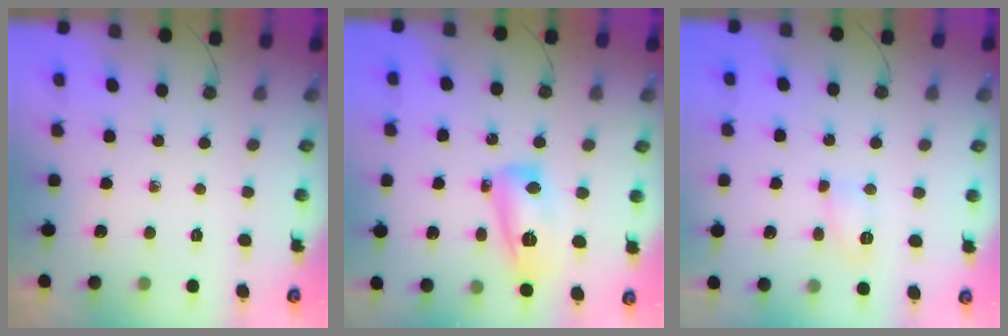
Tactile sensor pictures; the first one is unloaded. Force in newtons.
{"total": 13.8, "press": 13.7, "slide": 1.2}
{"total": 4.7, "press": 4.7, "slide": 0.6}